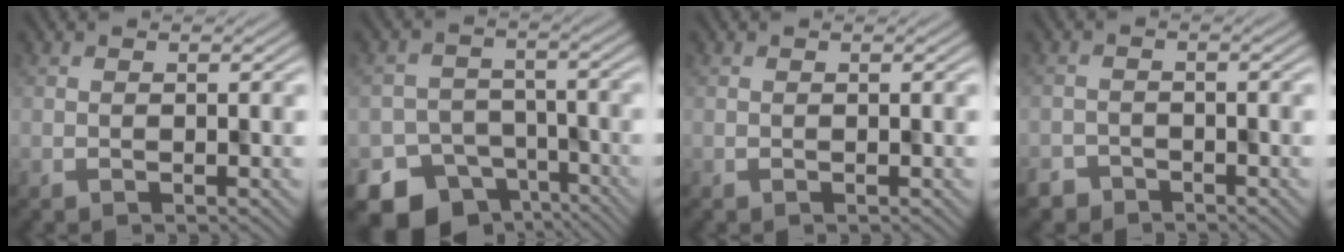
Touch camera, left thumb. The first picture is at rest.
{"total": 11.1, "force": [-8.0, 7.3, 2.8], "torque": [-0.042, -0.021, -0.102]}
{"total": 0.0}
{"total": 2.3, "force": [-2.0, 1.0, -0.3], "torque": [0.010, -0.001, -0.038]}